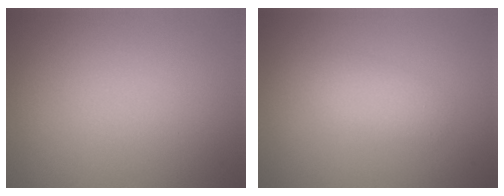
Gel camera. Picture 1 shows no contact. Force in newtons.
{"total": 2.4, "press": 2.4, "slide": 0.2}